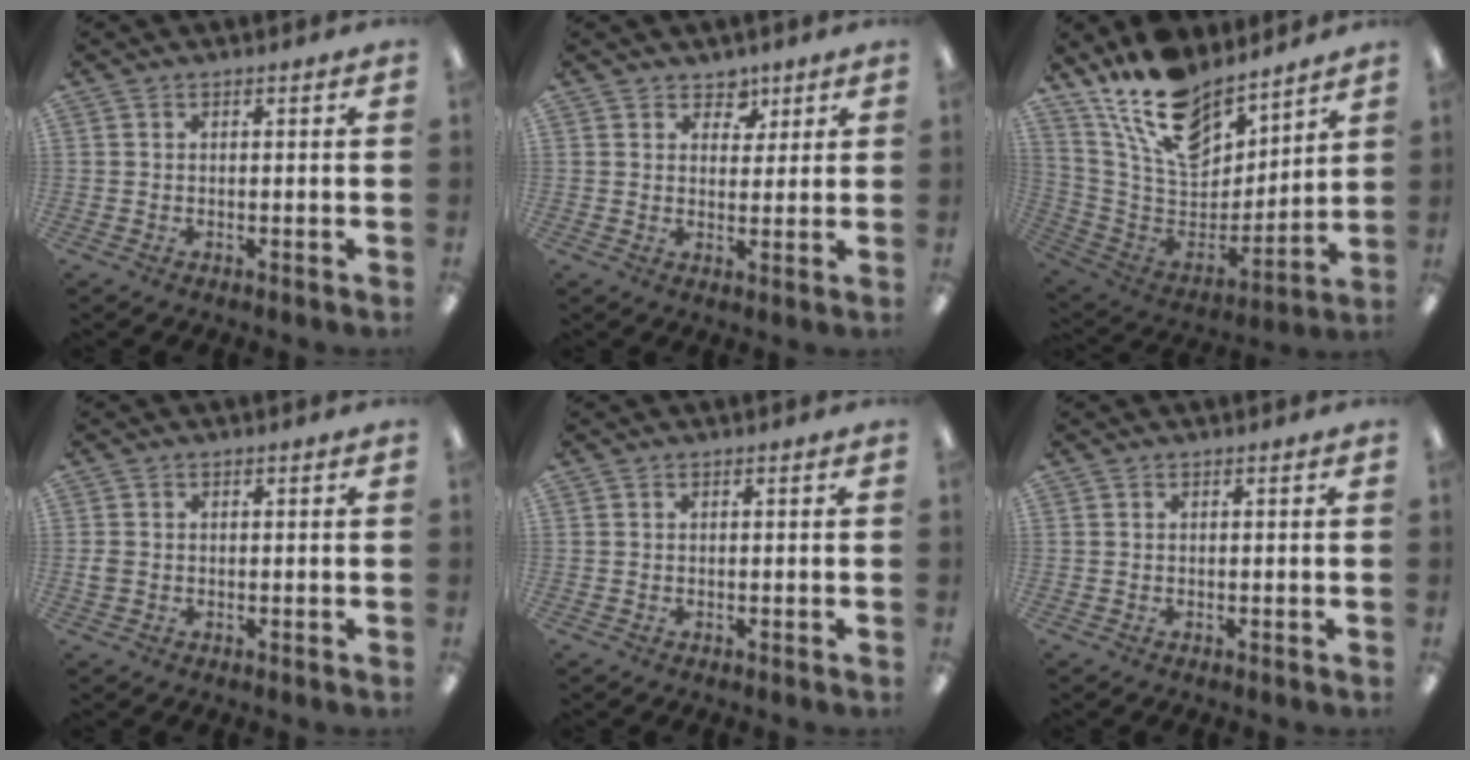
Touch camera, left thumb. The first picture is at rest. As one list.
[{"total": 4.6, "force": [3.1, 3.3, 0.9], "torque": [0.001, -0.017, 0.053]}, {"total": 19.1, "force": [14.1, 9.3, 8.9], "torque": [-0.177, -0.084, 0.258]}, {"total": 1.7, "force": [-0.3, 1.4, 0.8], "torque": [-0.013, 0.004, -0.006]}, {"total": 0.0}, {"total": 0.0}]